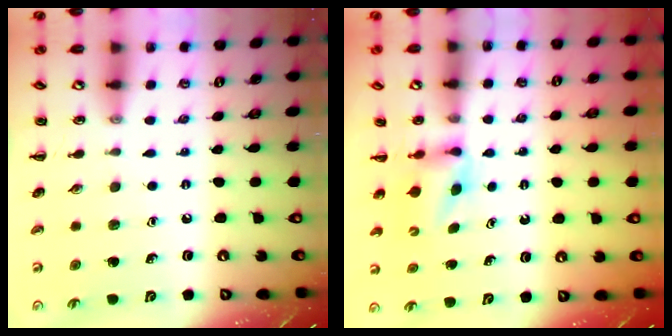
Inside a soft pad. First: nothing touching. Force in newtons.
{"total": 3.7, "press": 3.5, "slide": 1.3}